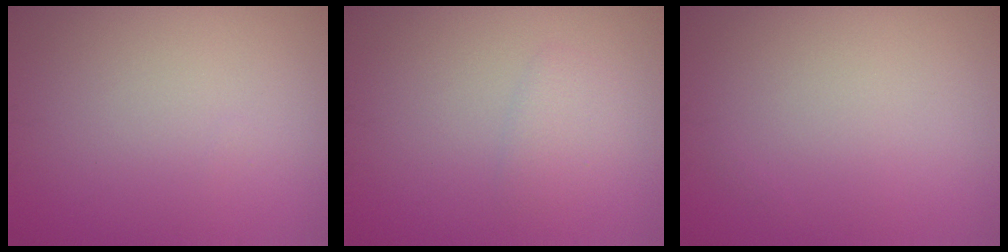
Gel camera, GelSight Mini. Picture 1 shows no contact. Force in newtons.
{"total": 1.3, "press": 1.3, "slide": 0.1}
{"total": 0.0}